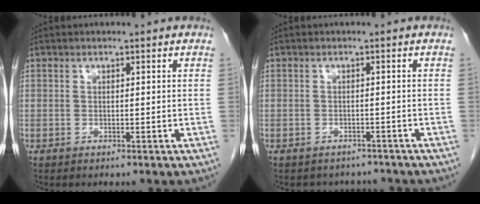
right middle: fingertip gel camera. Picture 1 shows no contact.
{"total": 4.1, "force": [-3.7, 1.8, 0.0], "torque": [-0.001, 0.007, -0.044]}